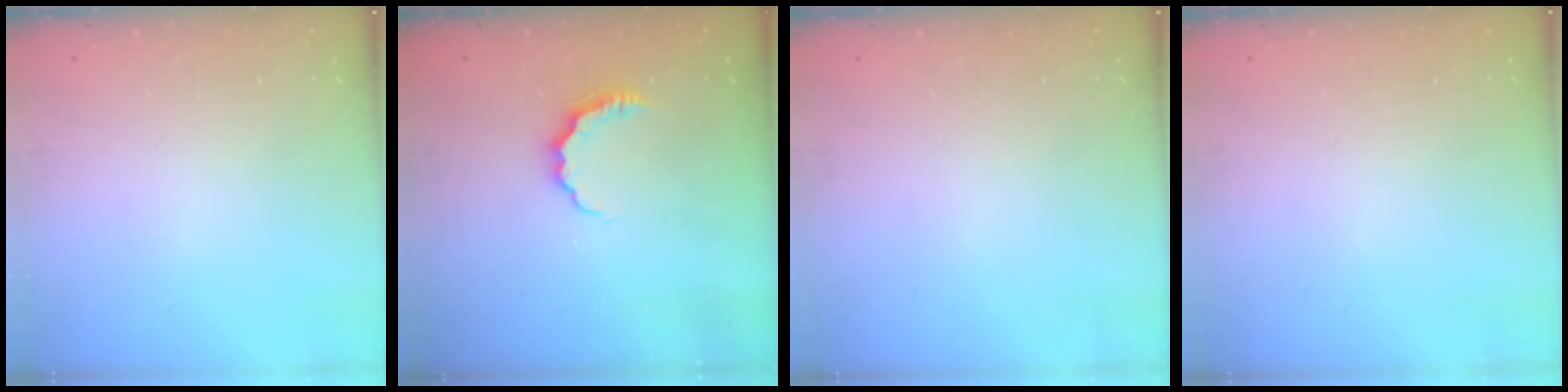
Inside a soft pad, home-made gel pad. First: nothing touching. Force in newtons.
{"total": 5.7, "press": 5.6, "slide": 0.7}
{"total": 0.0}
{"total": 0.0}